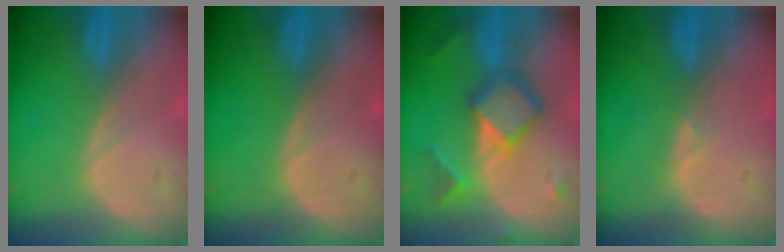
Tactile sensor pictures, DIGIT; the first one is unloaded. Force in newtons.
{"total": 0.0}
{"total": 7.4, "press": 7.4, "slide": 0.5}
{"total": 0.7, "press": 0.6, "slide": 0.3}